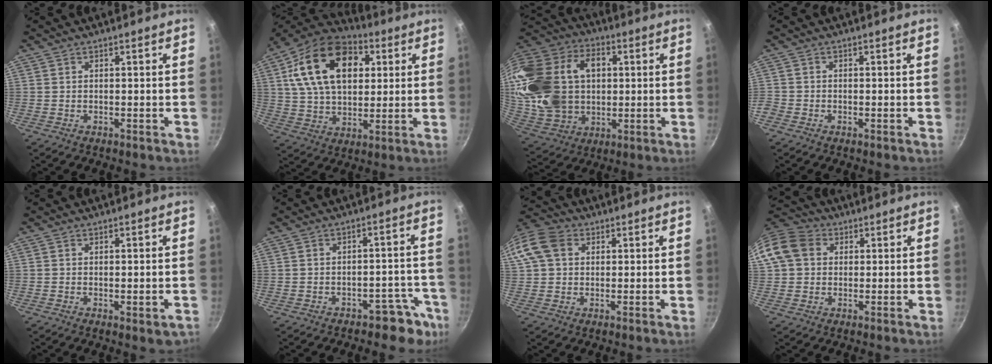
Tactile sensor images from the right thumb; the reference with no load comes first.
{"total": 22.5, "force": [6.5, 14.6, 15.8], "torque": [-0.251, 0.004, 0.102]}
{"total": 28.9, "force": [3.8, 21.0, 19.5], "torque": [-0.383, 0.023, 0.079]}
{"total": 1.4, "force": [-0.8, 1.0, 0.4], "torque": [-0.015, 0.002, -0.020]}
{"total": 2.1, "force": [-0.4, 0.7, 2.0], "torque": [-0.027, -0.008, -0.005]}
{"total": 6.2, "force": [-4.1, 3.8, 2.8], "torque": [0.019, 0.060, -0.032]}
{"total": 12.3, "force": [3.2, 9.8, 6.7], "torque": [-0.136, 0.025, 0.046]}
{"total": 11.0, "force": [2.4, 9.1, 5.7], "torque": [-0.092, 0.022, 0.028]}